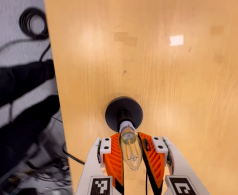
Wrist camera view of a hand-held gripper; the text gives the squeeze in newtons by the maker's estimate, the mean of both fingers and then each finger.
{"total": 18.7, "left": 18.6, "right": 18.9}